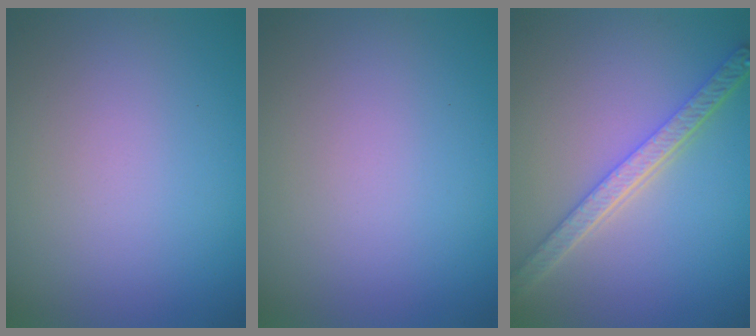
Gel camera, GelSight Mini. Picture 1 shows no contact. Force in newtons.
{"total": 0.0}
{"total": 4.7, "press": 3.7, "slide": 2.8}